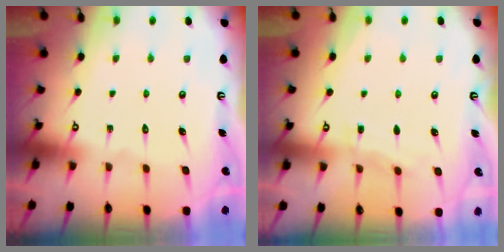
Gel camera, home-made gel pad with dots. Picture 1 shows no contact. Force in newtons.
{"total": 5.5, "press": 5.4, "slide": 0.6}